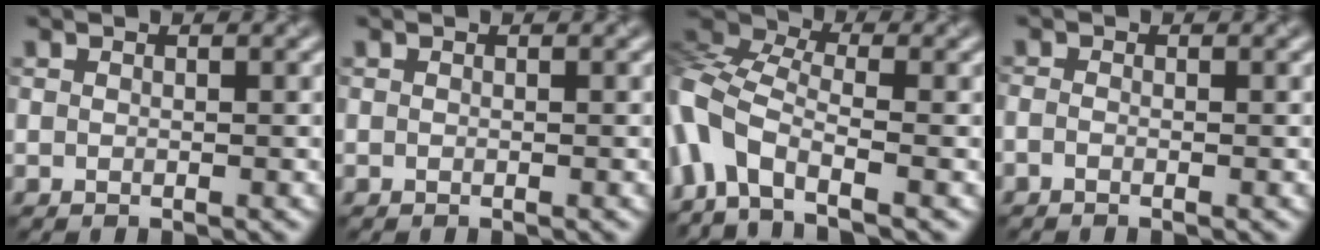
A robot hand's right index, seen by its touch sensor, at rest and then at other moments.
{"total": 0.0}
{"total": 7.9, "force": [-3.4, 3.8, 6.0], "torque": [-0.130, 0.007, -0.085]}
{"total": 0.8, "force": [-0.6, 0.2, 0.5], "torque": [-0.016, -0.006, -0.011]}